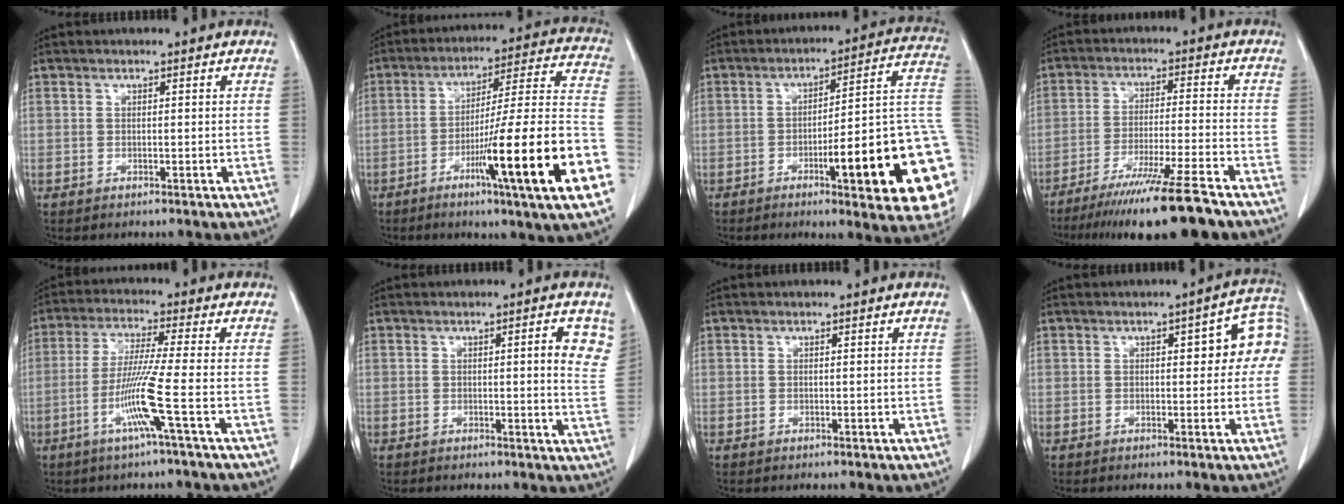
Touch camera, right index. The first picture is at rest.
{"total": 22.5, "force": [-8.6, -0.5, 20.8], "torque": [-0.261, -0.009, -0.135]}
{"total": 22.4, "force": [-5.3, 2.5, 21.6], "torque": [-0.187, 0.013, -0.066]}
{"total": 15.0, "force": [-11.5, -1.0, 9.6], "torque": [-0.148, -0.046, -0.185]}
{"total": 8.4, "force": [-3.0, -1.9, 7.6], "torque": [-0.152, -0.015, -0.065]}
{"total": 4.8, "force": [1.9, 0.8, 4.3], "torque": [-0.042, -0.005, 0.015]}
{"total": 0.0}
{"total": 7.6, "force": [1.5, 2.9, 6.9], "torque": [-0.068, 0.032, 0.013]}